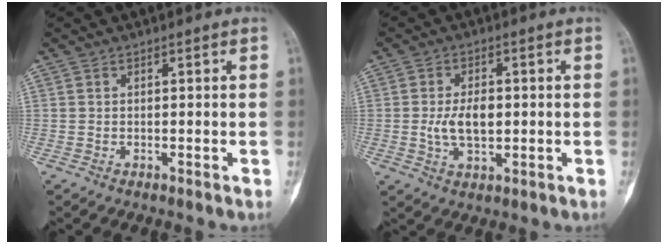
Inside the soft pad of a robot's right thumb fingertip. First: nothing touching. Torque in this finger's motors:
{"motor_torque": [1.15, 1.03, 0.48, -0.59, 0.22]}